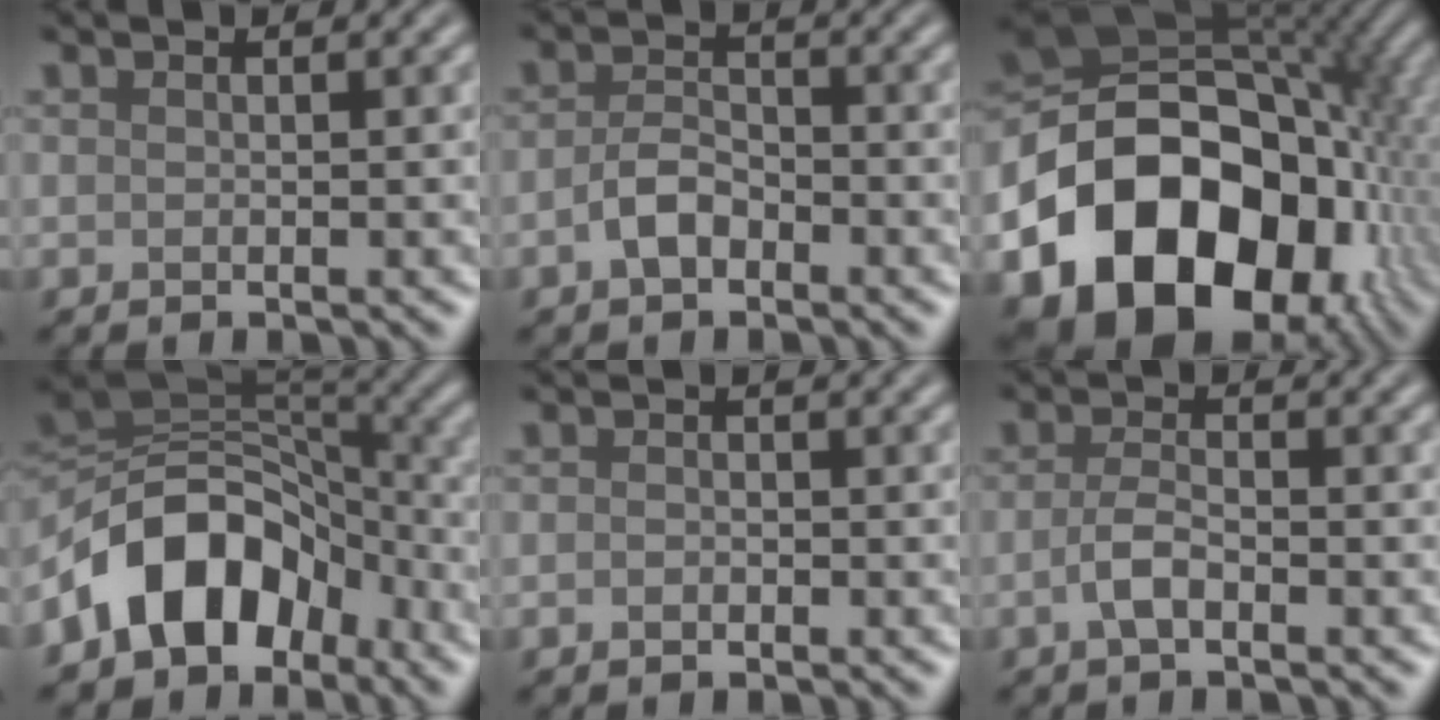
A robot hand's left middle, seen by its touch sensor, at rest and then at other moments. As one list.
[{"total": 2.5, "force": [-1.2, 1.5, 1.7], "torque": [-0.035, 0.005, -0.028]}, {"total": 20.1, "force": [-6.4, 14.7, 12.1], "torque": [-0.217, -0.025, -0.104]}, {"total": 10.0, "force": [-5.1, 6.5, 5.6], "torque": [-0.073, 0.016, -0.107]}, {"total": 0.8, "force": [-0.3, 0.5, 0.5], "torque": [-0.009, -0.001, -0.008]}, {"total": 2.2, "force": [-0.9, 0.8, 1.8], "torque": [-0.038, 0.003, -0.022]}]